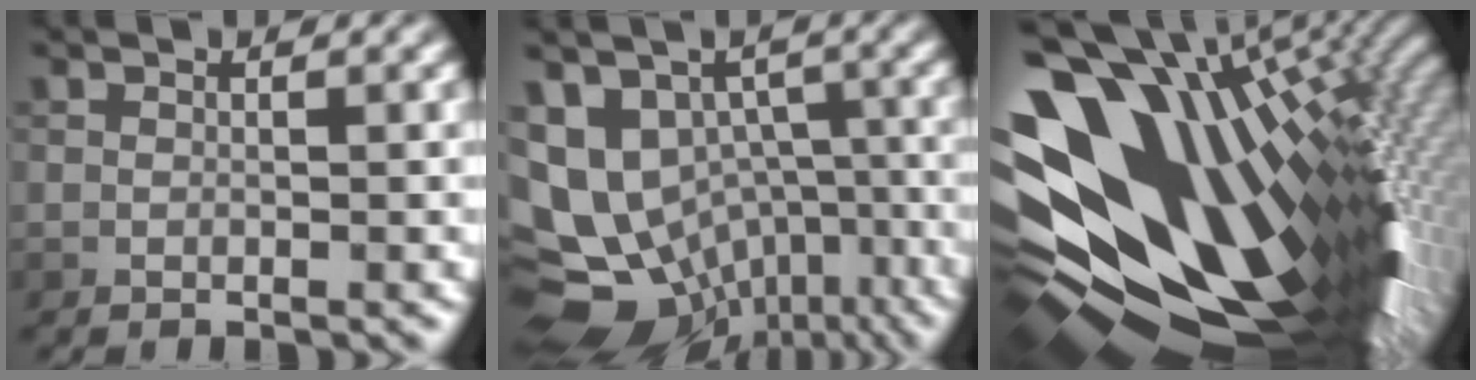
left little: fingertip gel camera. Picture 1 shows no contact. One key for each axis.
{"total": 12.4, "fx": -2.4, "fy": 9.8, "fz": 7.3, "tx": -0.139, "ty": -0.011, "tz": -0.006}
{"total": 19.3, "fx": 0.7, "fy": 11.2, "fz": 15.6, "tx": -0.288, "ty": -0.043, "tz": 0.031}